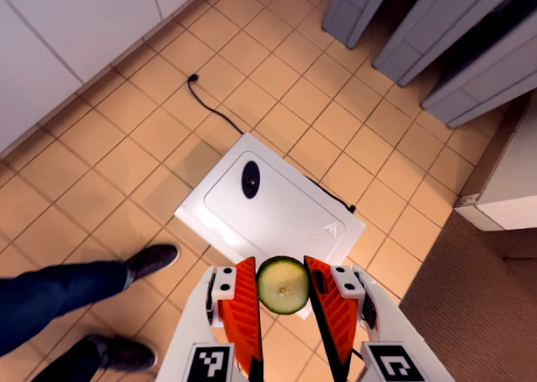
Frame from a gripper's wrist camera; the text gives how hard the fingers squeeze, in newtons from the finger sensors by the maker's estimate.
{"total": 6.0, "left": 5.7, "right": 6.3}